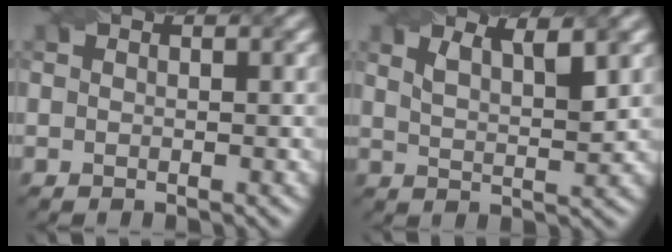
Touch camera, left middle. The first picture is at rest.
{"total": 3.9, "force": [2.3, 1.2, 2.9], "torque": [-0.037, 0.009, 0.030]}